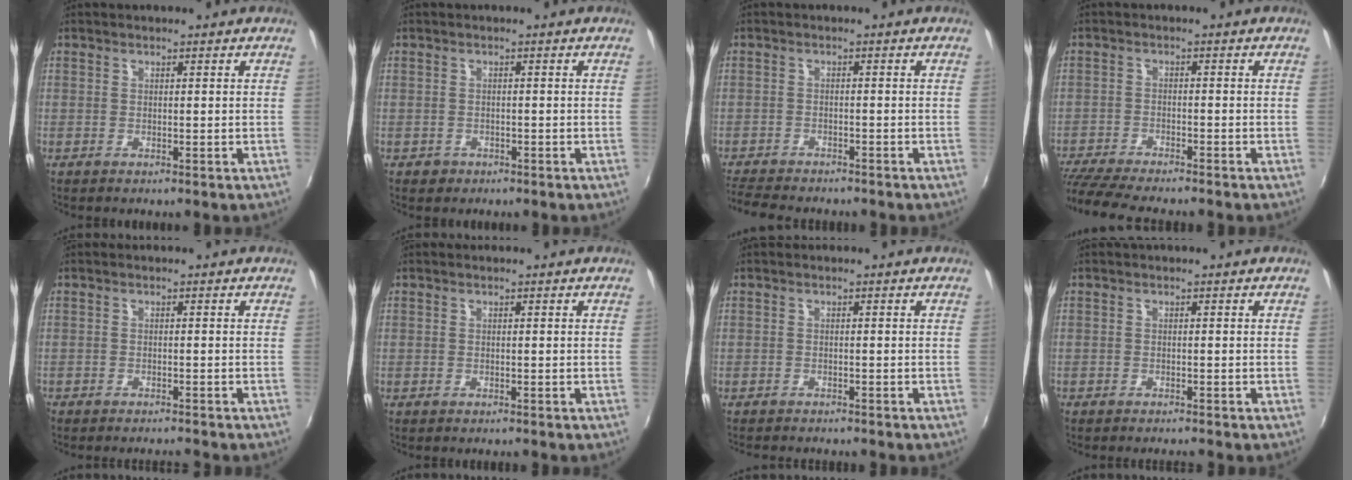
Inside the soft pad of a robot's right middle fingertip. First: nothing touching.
{"total": 1.8, "force": [-0.9, 1.5, 0.4], "torque": [-0.011, -0.002, -0.012]}
{"total": 8.1, "force": [-7.4, 1.8, 2.7], "torque": [-0.080, -0.019, -0.123]}
{"total": 10.5, "force": [-9.4, 0.9, 4.5], "torque": [-0.118, -0.029, -0.163]}
{"total": 3.3, "force": [-3.1, 0.5, 0.9], "torque": [-0.035, -0.008, -0.053]}
{"total": 0.5, "force": [-0.5, 0.1, 0.1], "torque": [-0.001, -0.003, -0.010]}
{"total": 4.1, "force": [-3.8, 0.6, 1.3], "torque": [-0.035, -0.014, -0.060]}
{"total": 2.2, "force": [-2.1, 0.1, 0.6], "torque": [-0.025, -0.012, -0.039]}